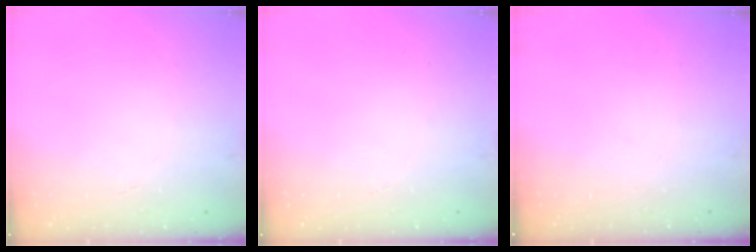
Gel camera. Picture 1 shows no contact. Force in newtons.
{"total": 0.0}
{"total": 0.0}